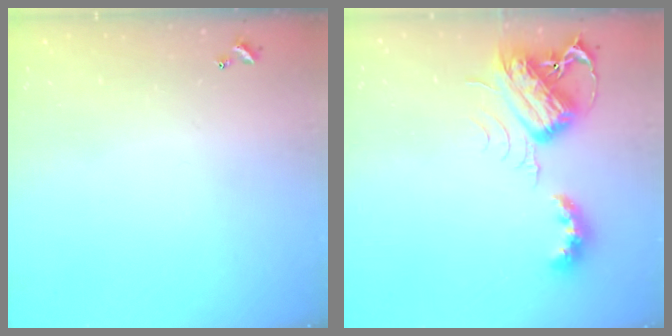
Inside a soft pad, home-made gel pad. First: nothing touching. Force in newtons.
{"total": 8.7, "press": 8.7, "slide": 0.5}